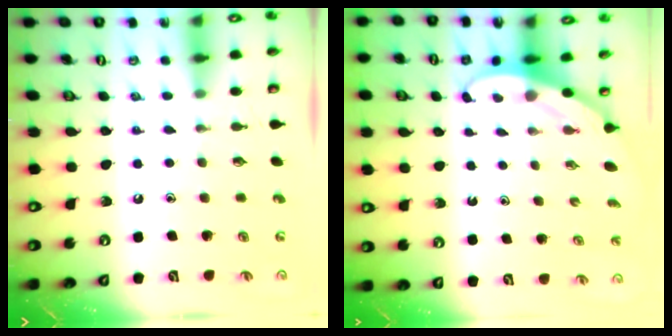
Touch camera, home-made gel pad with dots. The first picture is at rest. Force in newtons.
{"total": 3.0, "press": 3.0, "slide": 0.1}